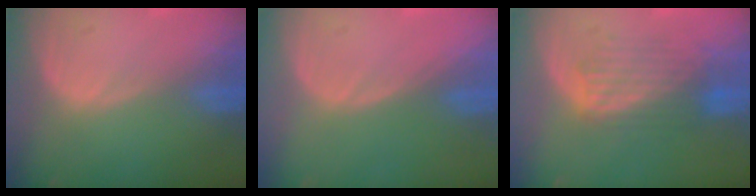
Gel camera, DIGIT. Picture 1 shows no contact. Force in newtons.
{"total": 0.0}
{"total": 5.9, "press": 5.9, "slide": 0.4}